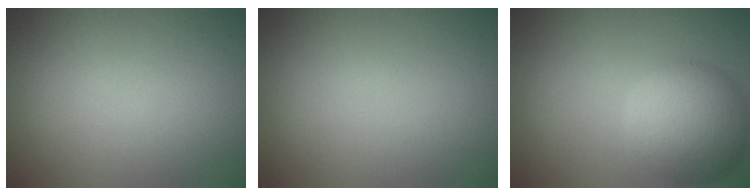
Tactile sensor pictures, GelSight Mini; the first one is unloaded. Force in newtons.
{"total": 0.0}
{"total": 7.0, "press": 7.0, "slide": 0.2}